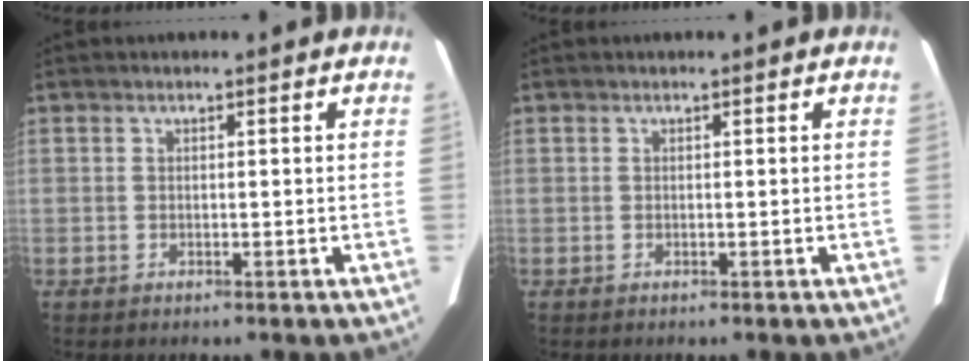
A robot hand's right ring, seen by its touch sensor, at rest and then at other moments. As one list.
[{"total": 0.0}]